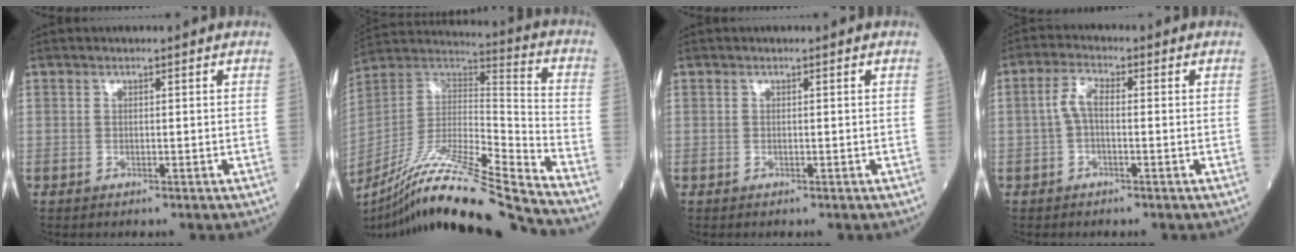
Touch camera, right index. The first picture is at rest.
{"total": 23.6, "force": [-20.3, -1.4, 12.0], "torque": [-0.230, -0.023, -0.356]}
{"total": 0.0}
{"total": 3.5, "force": [-0.2, 1.3, 3.3], "torque": [-0.068, 0.011, -0.006]}